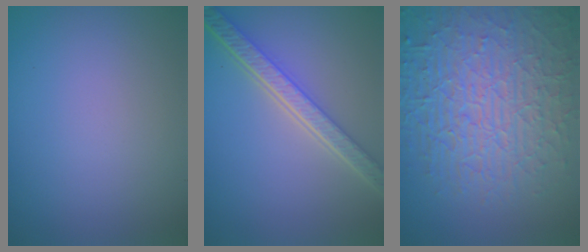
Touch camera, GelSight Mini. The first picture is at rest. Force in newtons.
{"total": 5.7, "press": 4.2, "slide": 3.9}
{"total": 10.4, "press": 6.7, "slide": 8.0}